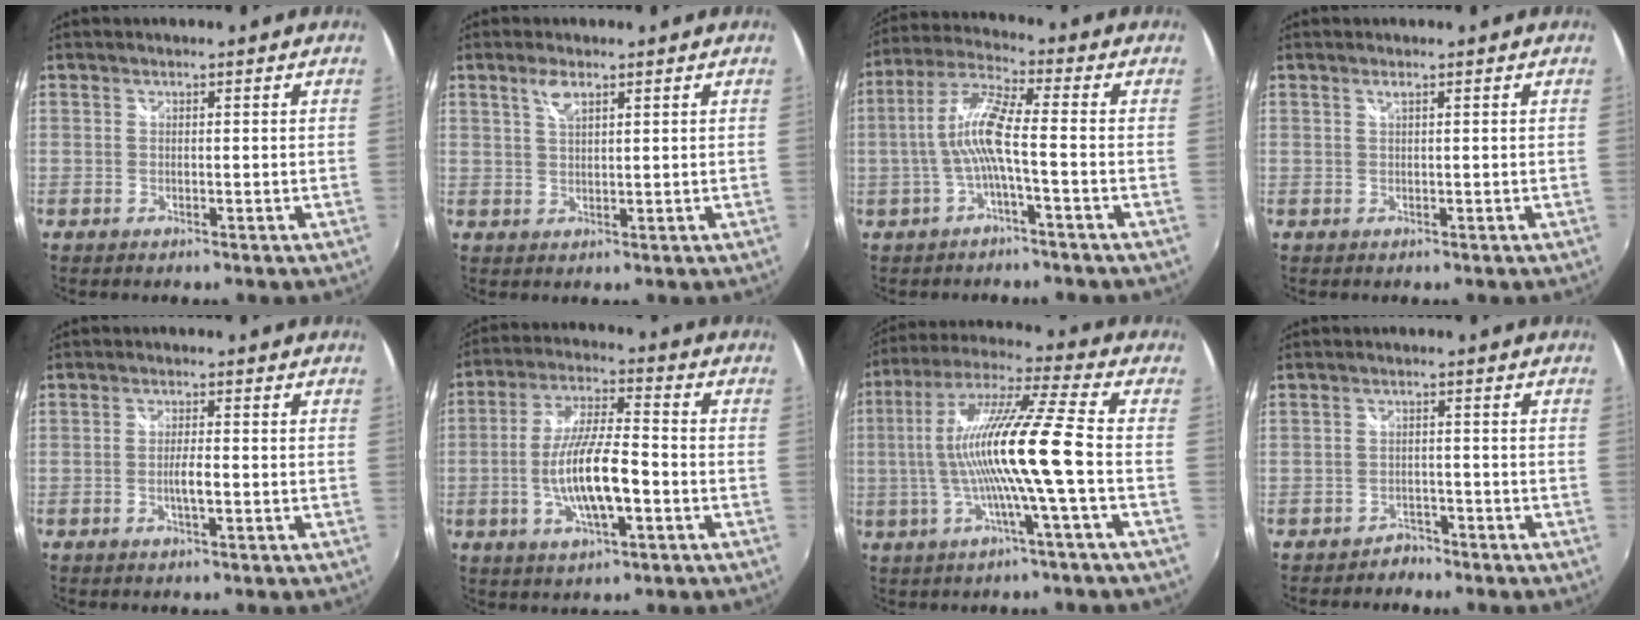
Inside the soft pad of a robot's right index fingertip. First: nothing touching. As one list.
[{"total": 3.1, "force": [1.8, 1.0, 2.3], "torque": [-0.042, 0.003, 0.034]}, {"total": 8.6, "force": [-1.8, 0.6, 8.4], "torque": [-0.184, 0.010, -0.030]}, {"total": 0.6, "force": [0.4, -0.2, 0.5], "torque": [-0.010, 0.003, 0.005]}, {"total": 2.7, "force": [-0.8, 0.3, 2.5], "torque": [-0.047, -0.002, -0.014]}, {"total": 12.6, "force": [-3.4, 3.2, 11.7], "torque": [-0.231, -0.005, -0.060]}, {"total": 15.1, "force": [-2.3, -1.2, 14.9], "torque": [-0.276, 0.002, -0.040]}, {"total": 3.0, "force": [-2.6, 1.6, -0.1], "torque": [-0.003, 0.004, -0.044]}]